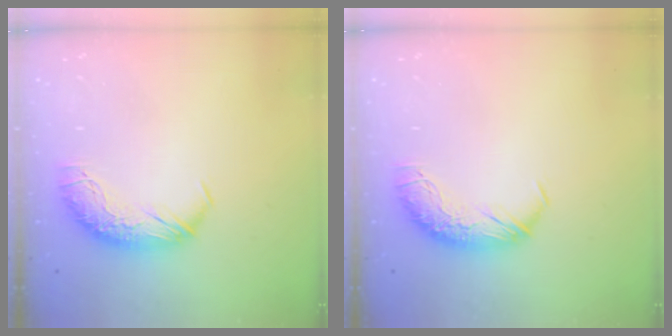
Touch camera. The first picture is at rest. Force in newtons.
{"total": 0.0}